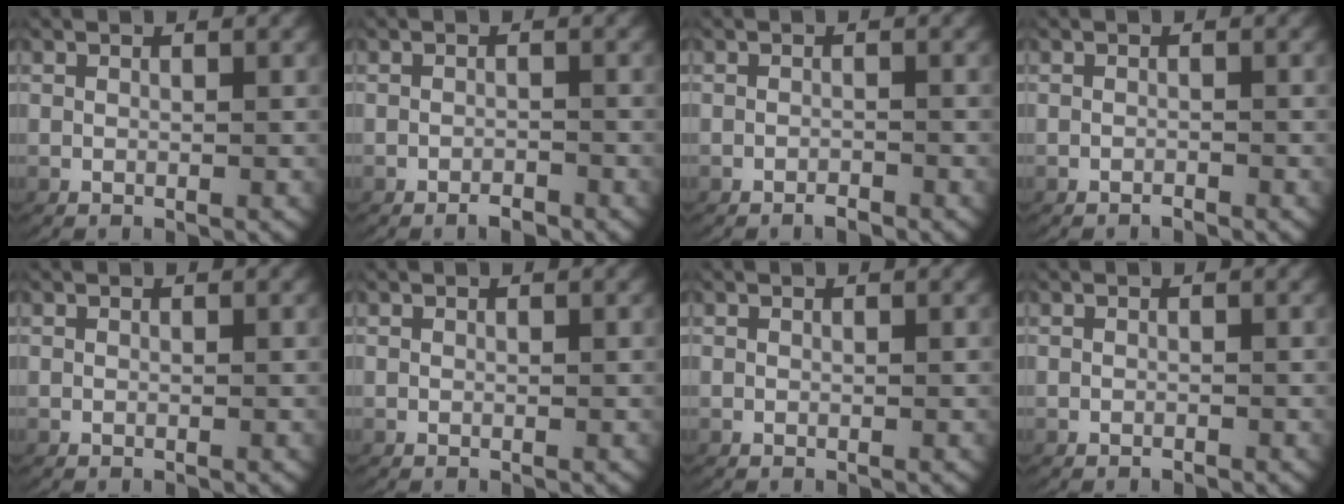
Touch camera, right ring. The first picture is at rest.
{"total": 1.6, "force": [-1.5, 0.4, 0.4], "torque": [-0.004, -0.005, -0.023]}
{"total": 1.3, "force": [-1.2, 0.2, 0.3], "torque": [-0.003, -0.005, -0.020]}
{"total": 0.8, "force": [-0.8, 0.0, 0.0], "torque": [-0.003, -0.006, -0.012]}
{"total": 0.0}
{"total": 0.0}
{"total": 0.0}
{"total": 0.5, "force": [-0.5, 0.0, 0.0], "torque": [-0.004, -0.006, -0.006]}